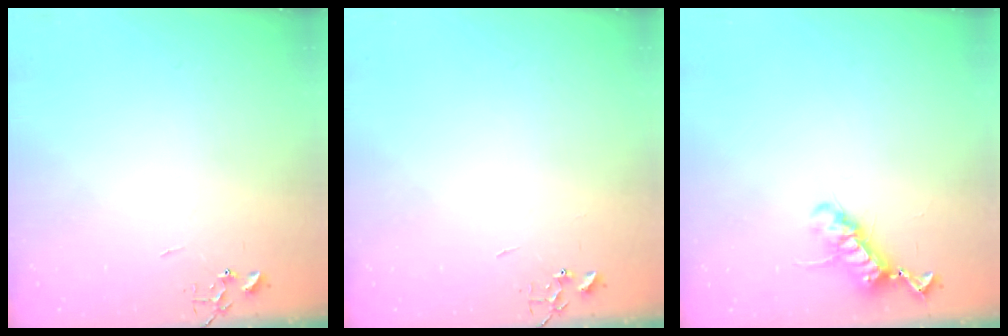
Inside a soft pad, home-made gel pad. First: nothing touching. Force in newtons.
{"total": 0.0}
{"total": 11.7, "press": 11.6, "slide": 1.2}